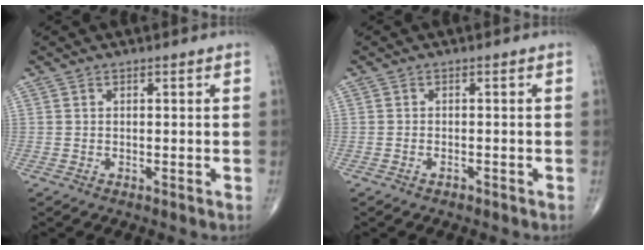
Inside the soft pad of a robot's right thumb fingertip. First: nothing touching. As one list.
[{"total": 0.8, "force": [-0.6, 0.4, 0.3], "torque": [-0.008, 0.003, -0.010]}]